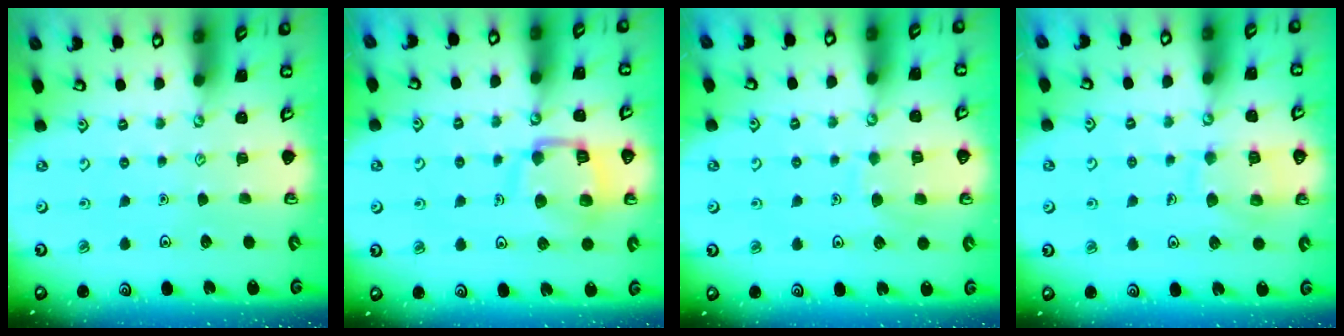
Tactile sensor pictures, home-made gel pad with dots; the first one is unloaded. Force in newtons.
{"total": 14.2, "press": 14.2, "slide": 1.5}
{"total": 6.3, "press": 6.2, "slide": 0.6}
{"total": 9.9, "press": 9.8, "slide": 1.0}